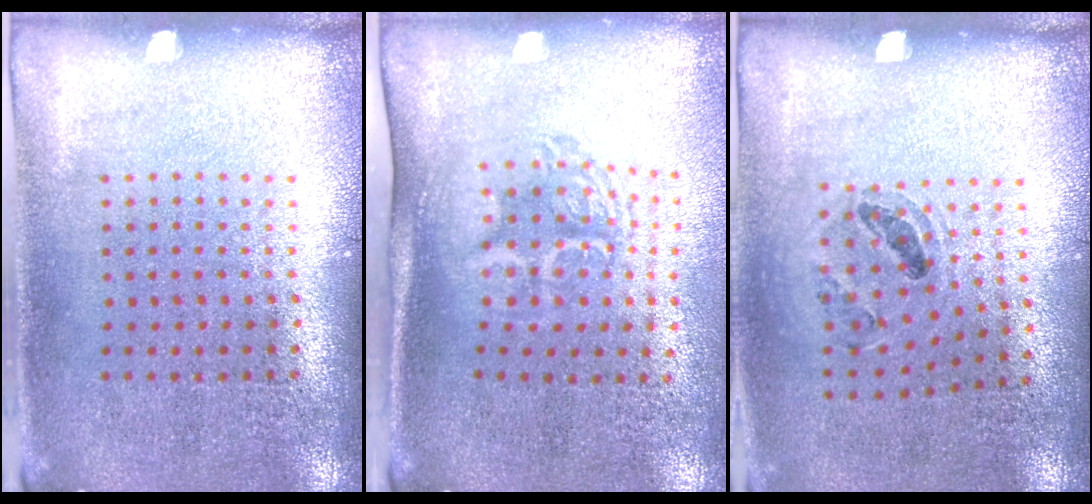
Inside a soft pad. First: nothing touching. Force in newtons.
{"total": 1.7, "press": 1.3, "slide": 1.1}
{"total": 0.9, "press": 0.9, "slide": 0.2}